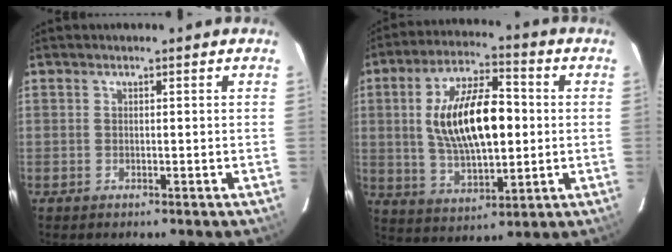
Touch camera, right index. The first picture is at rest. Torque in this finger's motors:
{"motor_torque": [1.13, 0.38, 1.05, 0.21]}